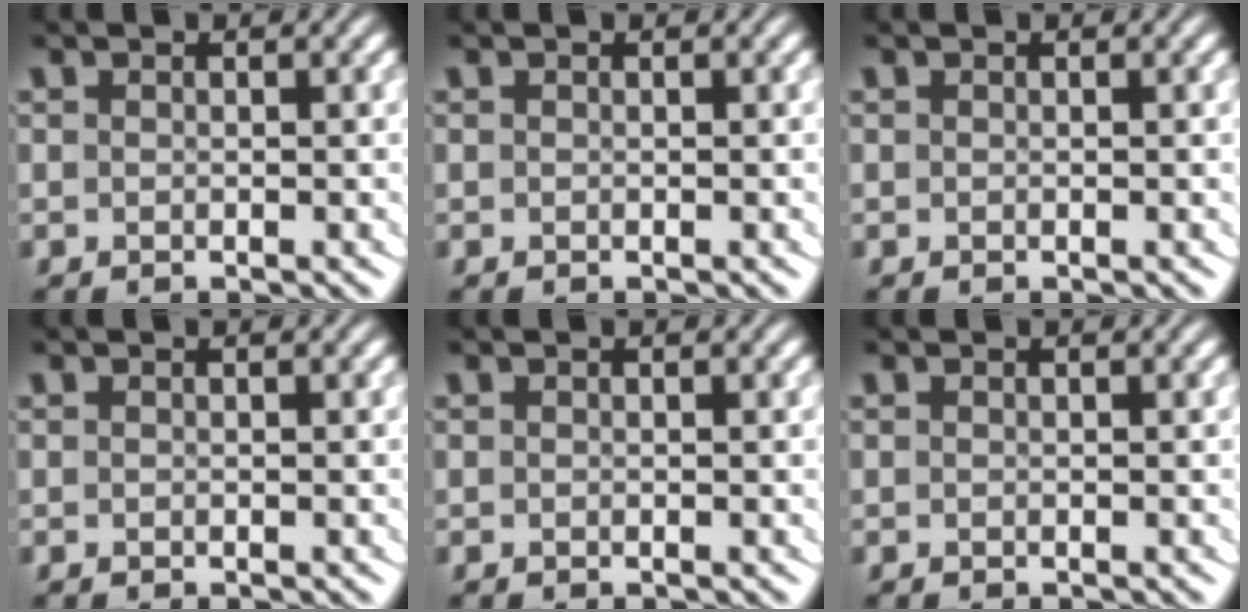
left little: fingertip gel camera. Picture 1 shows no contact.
{"total": 0.0}
{"total": 0.0}
{"total": 0.0}
{"total": 0.0}
{"total": 0.0}